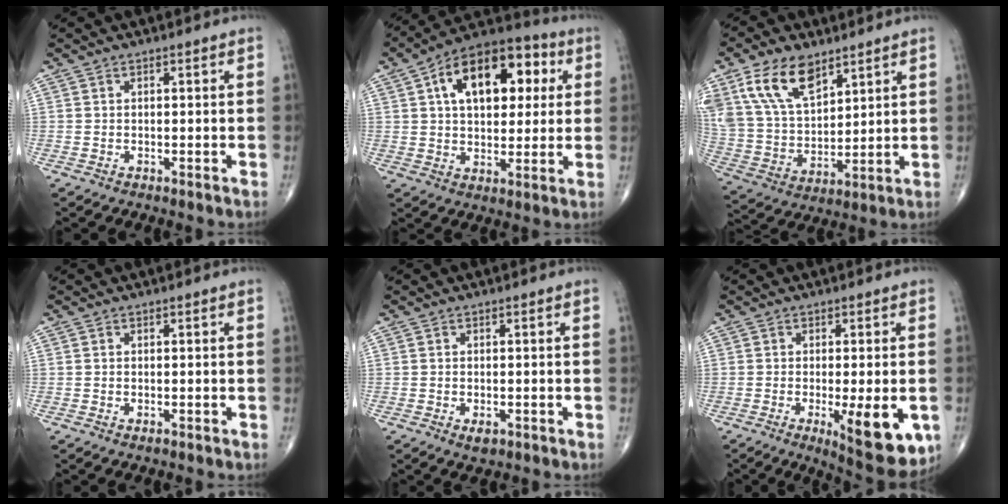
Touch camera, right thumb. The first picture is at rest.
{"total": 19.0, "force": [5.4, 10.9, 14.6], "torque": [-0.186, 0.018, 0.075]}
{"total": 15.4, "force": [8.9, 8.3, 9.4], "torque": [-0.160, -0.029, 0.181]}
{"total": 0.6, "force": [-0.2, 0.2, 0.4], "torque": [-0.007, -0.002, -0.004]}
{"total": 2.0, "force": [-0.8, 1.1, 1.5], "torque": [-0.019, -0.001, -0.010]}
{"total": 11.8, "force": [-3.4, 3.5, 10.8], "torque": [-0.136, -0.019, -0.039]}